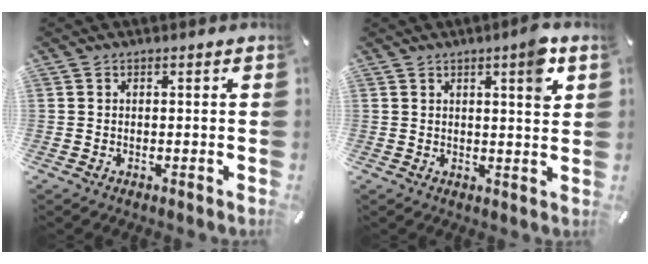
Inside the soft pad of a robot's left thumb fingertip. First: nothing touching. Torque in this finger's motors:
{"motor_torque": [0.75, 0.97, 0.72, -0.48, 0.21]}